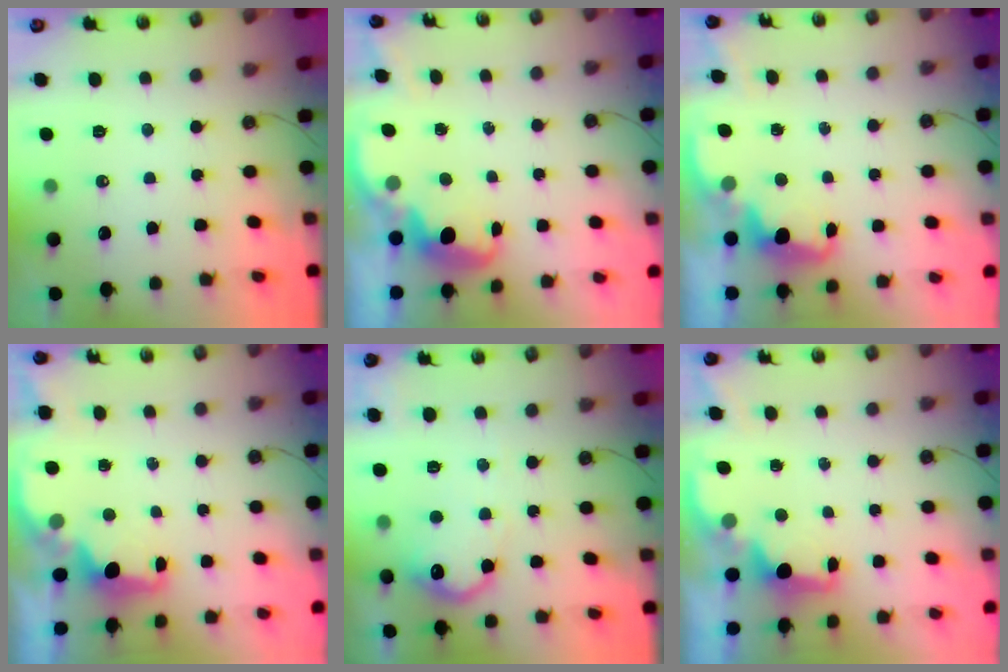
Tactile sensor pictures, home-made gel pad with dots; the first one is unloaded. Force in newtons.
{"total": 2.7, "press": 2.6, "slide": 0.4}
{"total": 2.4, "press": 2.4, "slide": 0.5}
{"total": 1.6, "press": 1.5, "slide": 0.5}
{"total": 13.7, "press": 13.7, "slide": 0.9}
{"total": 1.9, "press": 1.7, "slide": 0.8}